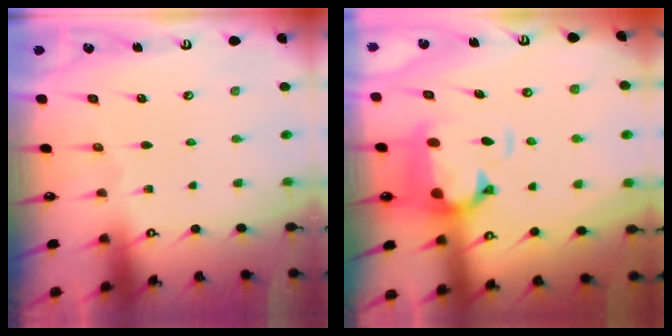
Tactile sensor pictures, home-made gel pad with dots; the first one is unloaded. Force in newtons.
{"total": 2.6, "press": 2.1, "slide": 1.5}